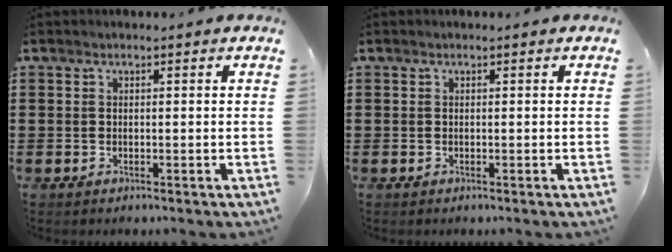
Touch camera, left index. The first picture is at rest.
{"total": 0.0}